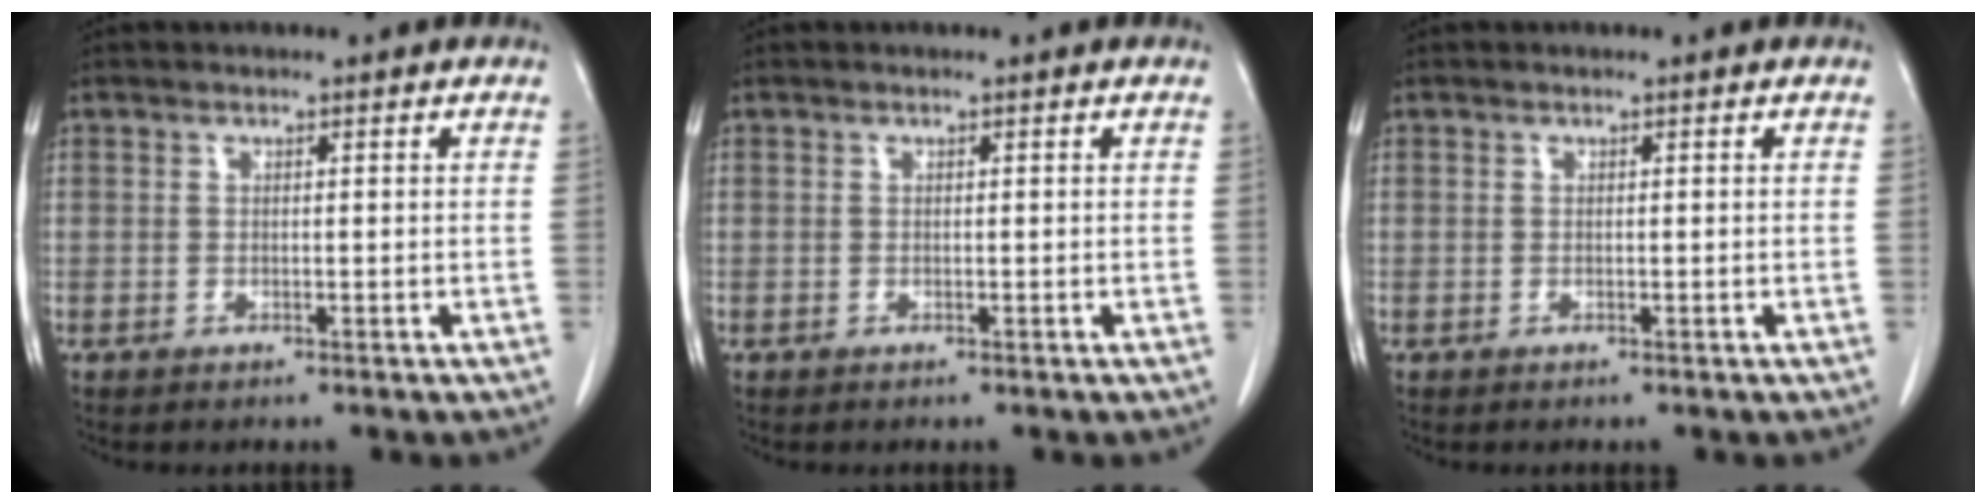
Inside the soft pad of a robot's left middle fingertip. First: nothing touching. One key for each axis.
{"total": 0.0}
{"total": 0.0}